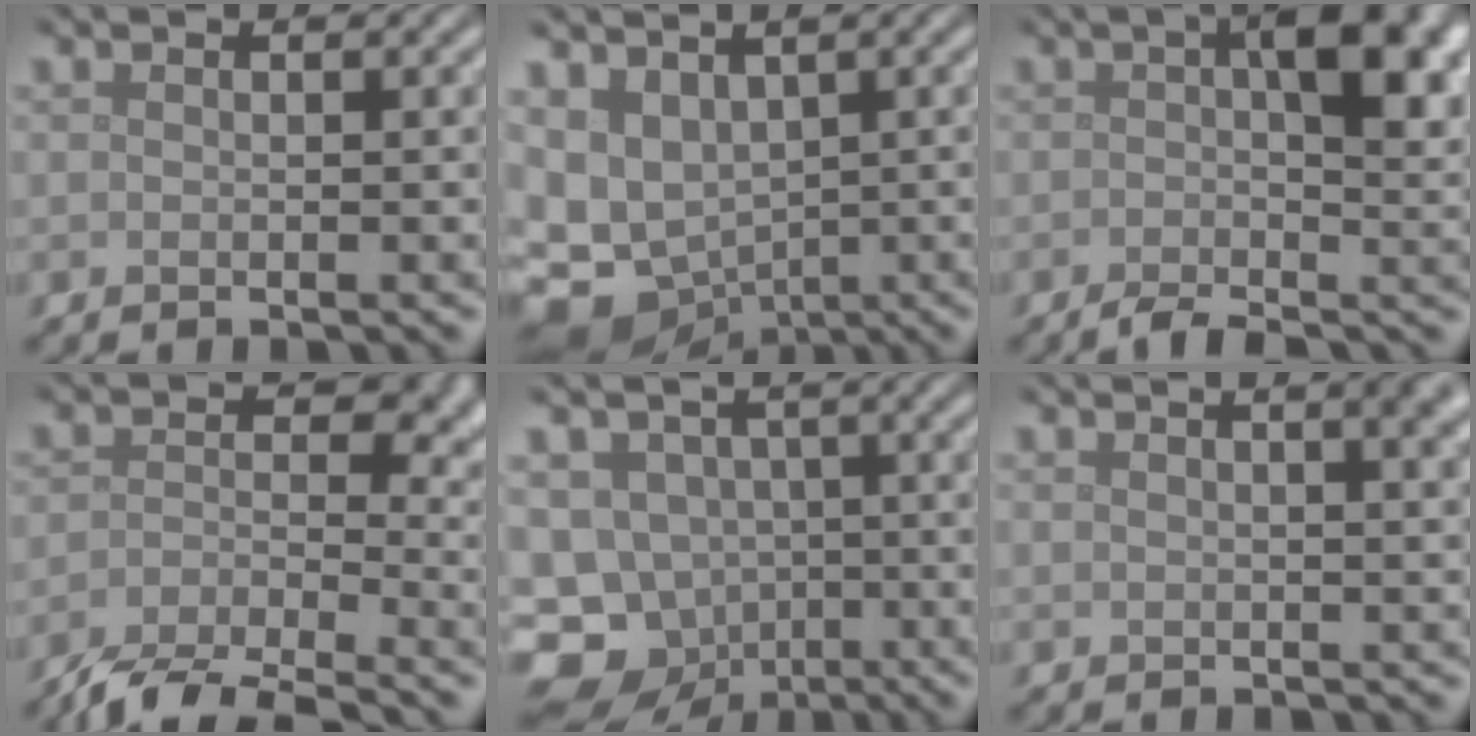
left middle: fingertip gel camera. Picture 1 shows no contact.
{"total": 7.0, "force": [-0.6, 5.7, 4.1], "torque": [-0.083, -0.014, 0.010]}
{"total": 8.1, "force": [-0.3, 3.0, 7.5], "torque": [-0.106, 0.008, -0.017]}
{"total": 8.1, "force": [-4.5, 3.8, 5.5], "torque": [-0.089, -0.019, -0.085]}
{"total": 13.2, "force": [-6.8, 10.5, 4.3], "torque": [-0.087, -0.044, -0.113]}
{"total": 6.1, "force": [3.2, 2.9, 4.3], "torque": [-0.018, 0.038, 0.018]}